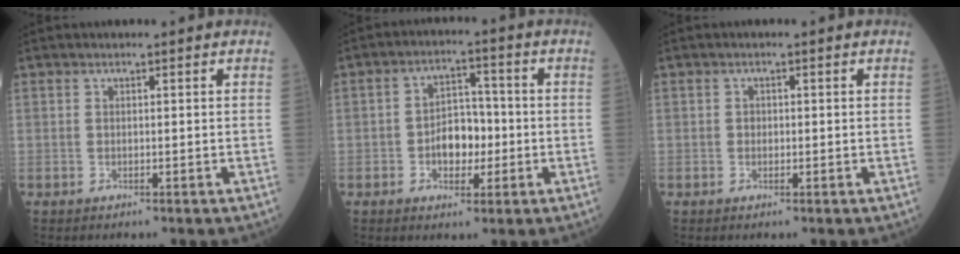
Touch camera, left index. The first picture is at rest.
{"total": 6.3, "force": [-1.3, 4.0, 4.7], "torque": [-0.084, 0.014, -0.017]}
{"total": 1.1, "force": [0.0, 0.9, 0.6], "torque": [-0.017, 0.006, 0.003]}